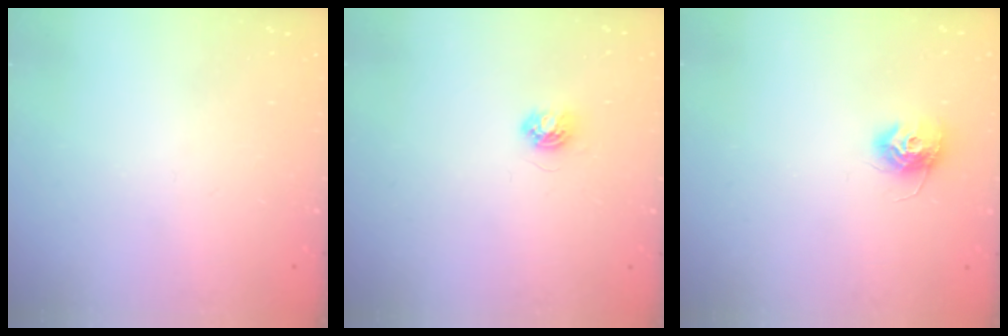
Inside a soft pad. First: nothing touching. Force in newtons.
{"total": 4.5, "press": 4.4, "slide": 0.5}
{"total": 9.7, "press": 9.7, "slide": 0.2}